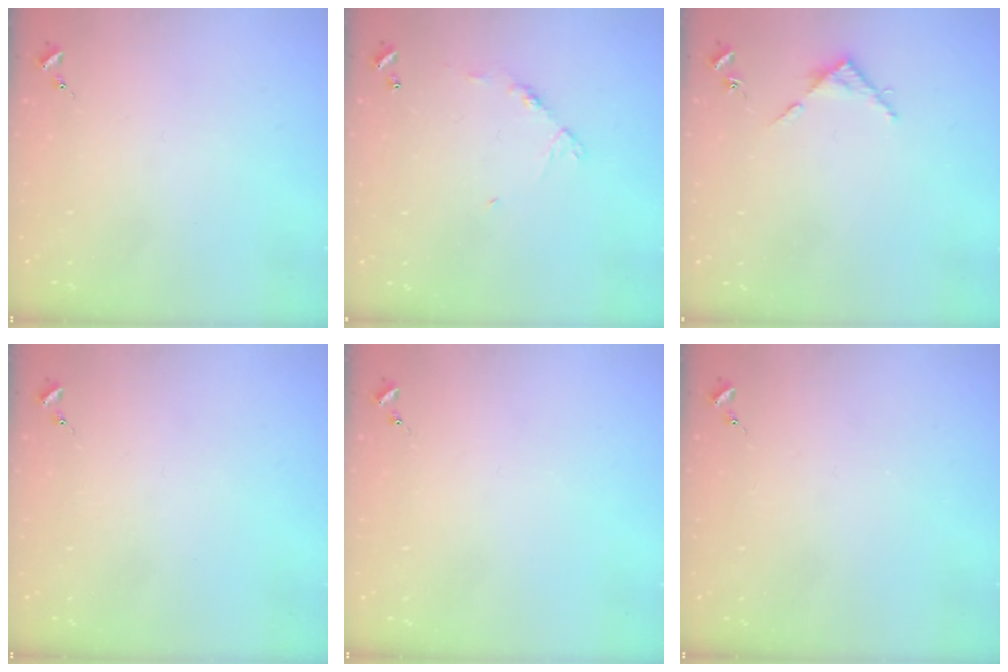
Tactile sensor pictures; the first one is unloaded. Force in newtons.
{"total": 6.2, "press": 6.2, "slide": 0.4}
{"total": 4.7, "press": 4.7, "slide": 0.2}
{"total": 0.0}
{"total": 0.0}
{"total": 0.0}